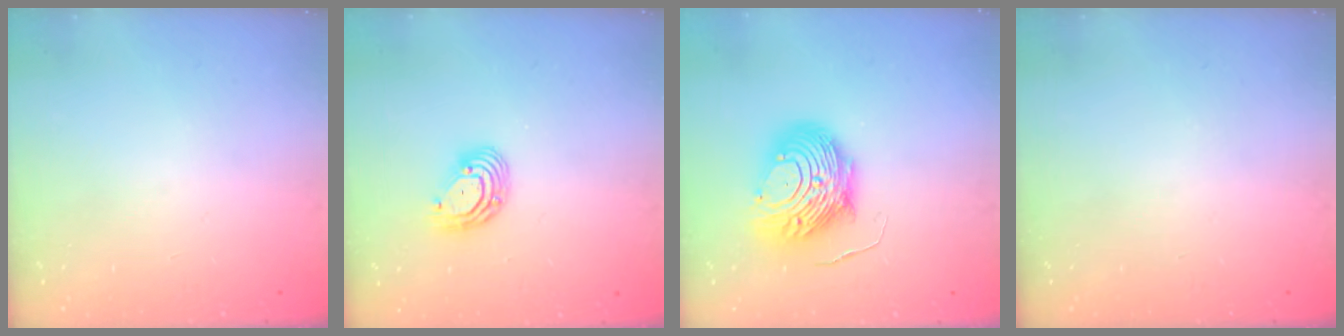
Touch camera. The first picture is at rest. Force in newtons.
{"total": 7.3, "press": 7.2, "slide": 1.3}
{"total": 10.5, "press": 10.4, "slide": 1.0}
{"total": 0.0}